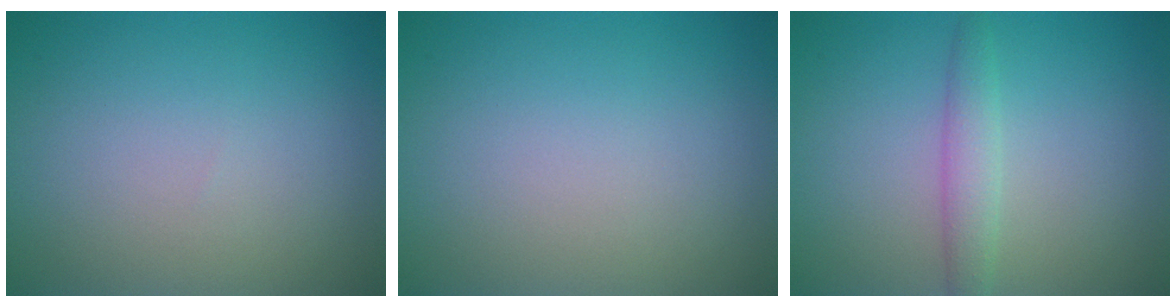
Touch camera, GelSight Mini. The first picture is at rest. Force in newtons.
{"total": 0.0}
{"total": 2.1, "press": 2.1, "slide": 0.1}